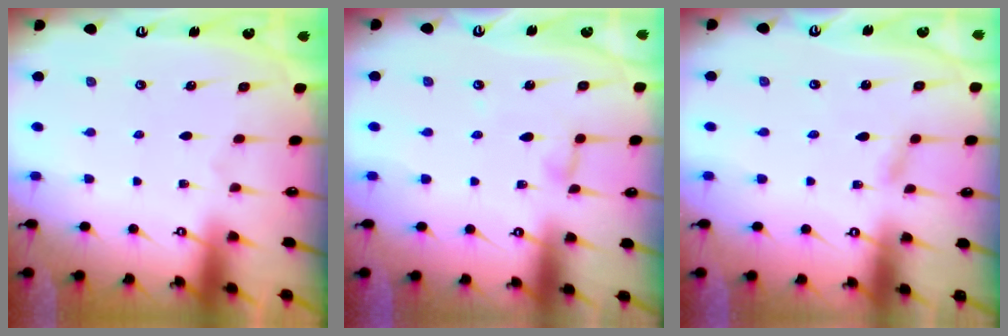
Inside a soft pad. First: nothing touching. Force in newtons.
{"total": 3.5, "press": 3.5, "slide": 0.2}
{"total": 1.7, "press": 1.7, "slide": 0.1}